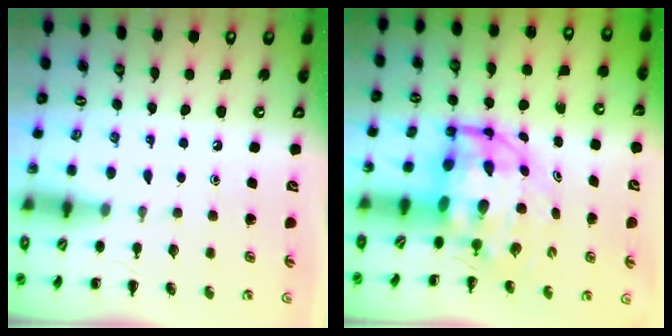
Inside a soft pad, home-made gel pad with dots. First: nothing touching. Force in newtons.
{"total": 7.1, "press": 6.8, "slide": 1.9}